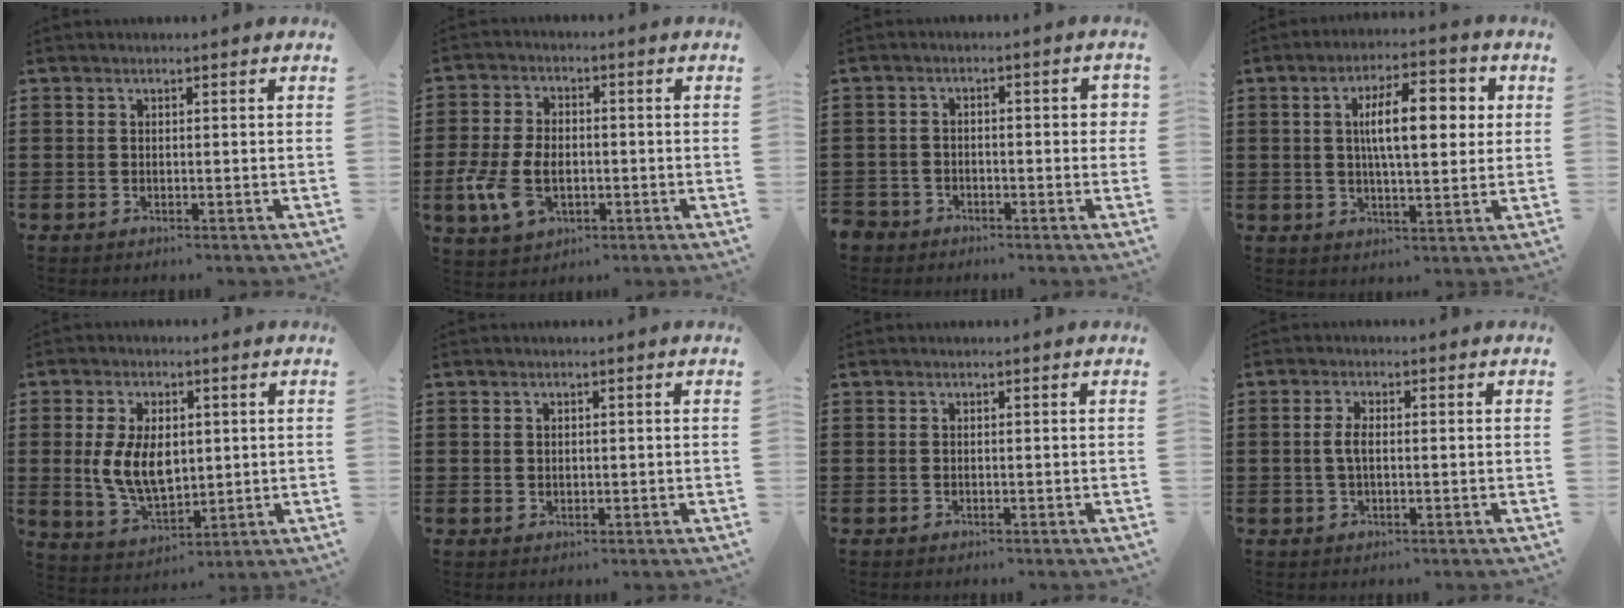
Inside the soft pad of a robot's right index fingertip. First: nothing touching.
{"total": 7.9, "force": [-2.0, 5.0, 5.7], "torque": [-0.141, 0.001, -0.041]}
{"total": 2.7, "force": [-2.2, 1.4, 0.6], "torque": [-0.014, 0.006, -0.049]}
{"total": 10.2, "force": [2.2, 3.6, 9.3], "torque": [-0.155, 0.006, 0.030]}
{"total": 8.6, "force": [0.9, 5.9, 6.2], "torque": [-0.139, 0.007, 0.014]}
{"total": 0.9, "force": [0.4, 0.7, 0.4], "torque": [-0.009, 0.004, 0.007]}
{"total": 0.0}
{"total": 2.8, "force": [0.0, 1.1, 2.5], "torque": [-0.063, -0.001, -0.008]}